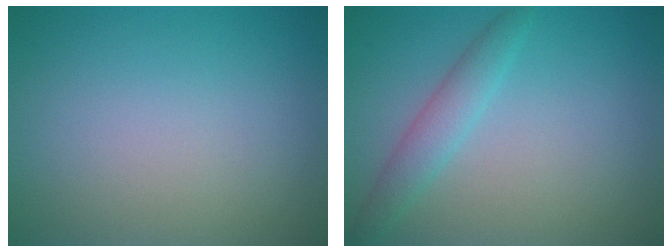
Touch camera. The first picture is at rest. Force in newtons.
{"total": 2.4, "press": 2.4, "slide": 0.0}